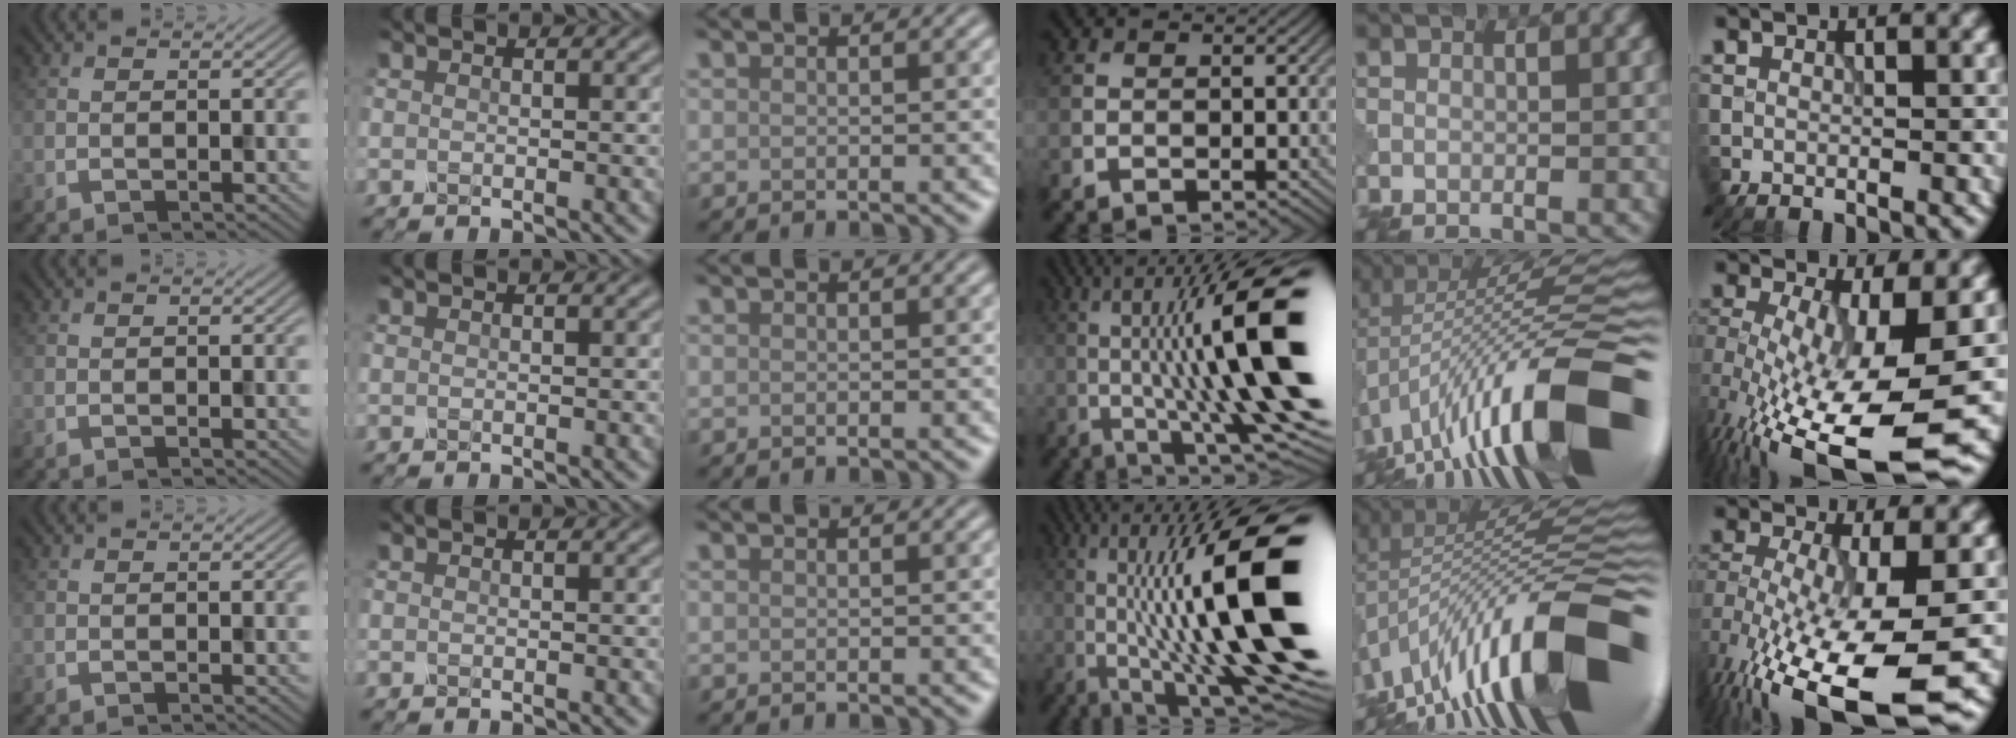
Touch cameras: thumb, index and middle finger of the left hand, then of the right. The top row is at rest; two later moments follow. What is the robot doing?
{"motion": "shake", "object": "plastic piggy bank"}